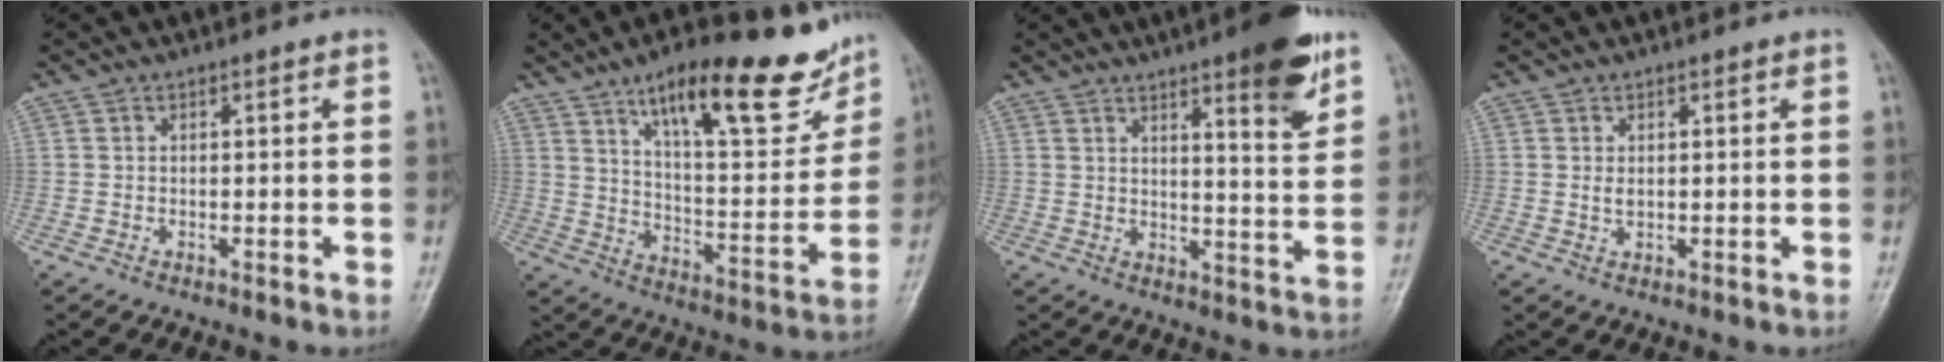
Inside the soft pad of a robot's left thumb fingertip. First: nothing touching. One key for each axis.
{"total": 22.8, "fx": 14.6, "fy": 7.3, "fz": 16.0, "tx": -0.188, "ty": -0.061, "tz": 0.227}
{"total": 11.3, "fx": 7.0, "fy": 2.0, "fz": 8.7, "tx": -0.100, "ty": -0.042, "tz": 0.094}
{"total": 1.6, "fx": 0.6, "fy": 0.8, "fz": 1.2, "tx": -0.019, "ty": -0.004, "tz": 0.015}